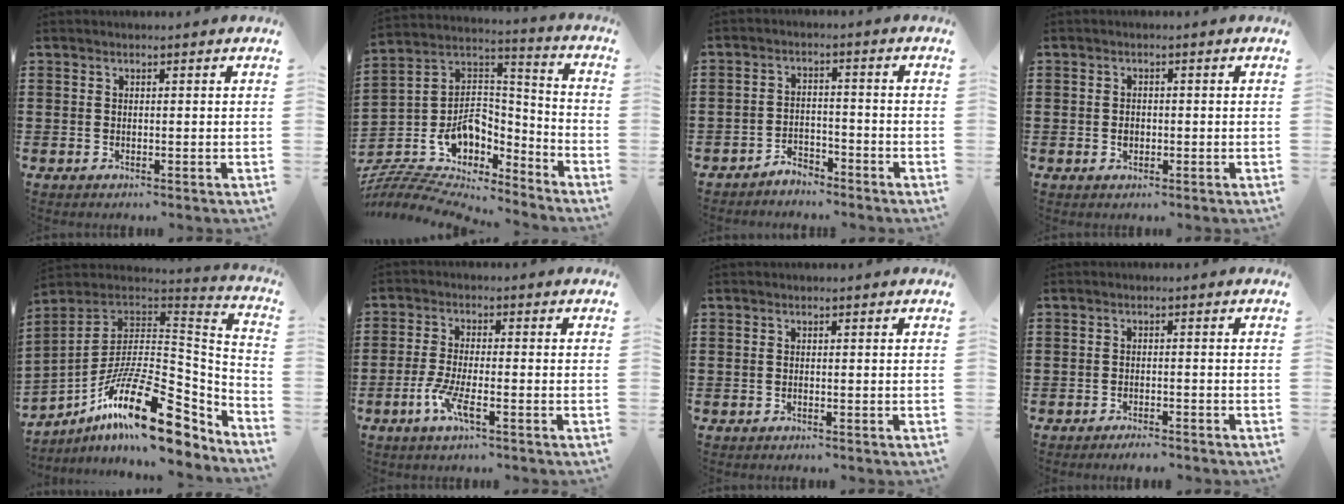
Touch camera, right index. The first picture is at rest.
{"total": 8.3, "force": [-4.7, 6.2, 2.9], "torque": [-0.073, -0.019, -0.084]}
{"total": 3.2, "force": [-3.1, 0.8, 0.1], "torque": [-0.009, 0.003, -0.065]}
{"total": 1.3, "force": [-0.3, 0.9, 0.8], "torque": [-0.017, 0.003, -0.007]}
{"total": 22.9, "force": [-12.1, 7.6, 17.9], "torque": [-0.320, 0.031, -0.209]}
{"total": 5.1, "force": [-2.6, 1.0, 4.2], "torque": [-0.096, -0.010, -0.051]}
{"total": 0.0}
{"total": 1.4, "force": [-1.4, 0.0, 0.2], "torque": [-0.009, 0.001, -0.026]}